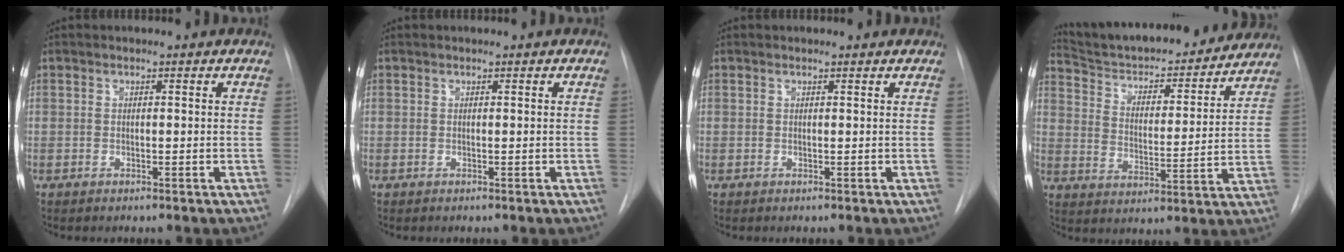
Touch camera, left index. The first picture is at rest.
{"total": 0.0}
{"total": 0.5, "force": [0.5, 0.0, 0.0], "torque": [-0.004, -0.003, 0.002]}
{"total": 22.1, "force": [20.4, 4.5, 7.3], "torque": [-0.110, -0.006, 0.291]}